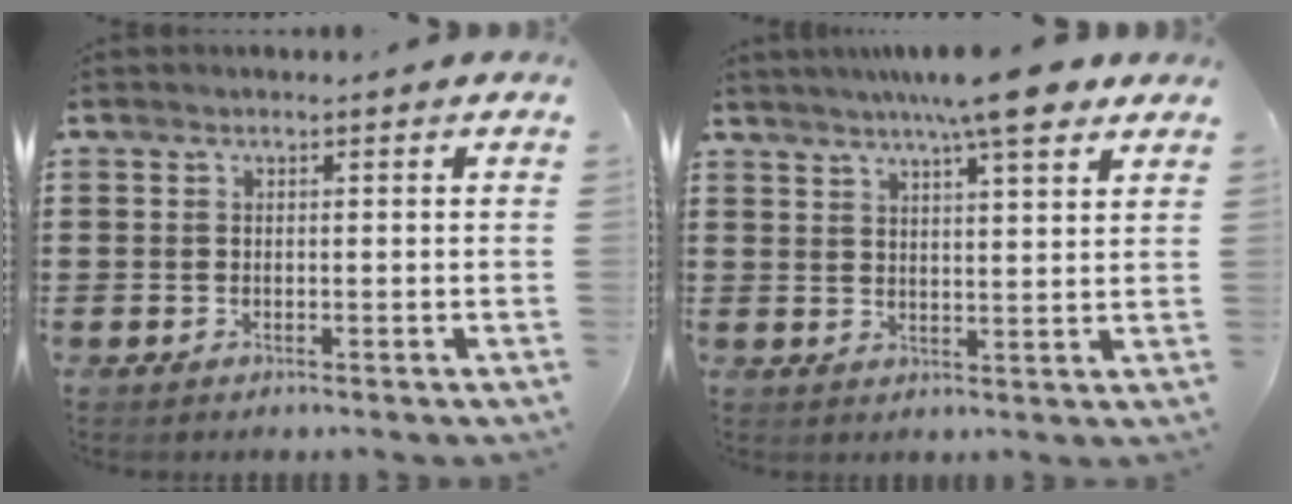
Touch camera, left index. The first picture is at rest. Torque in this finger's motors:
{"motor_torque": [1.21, -0.93, 0.63, 0.21]}